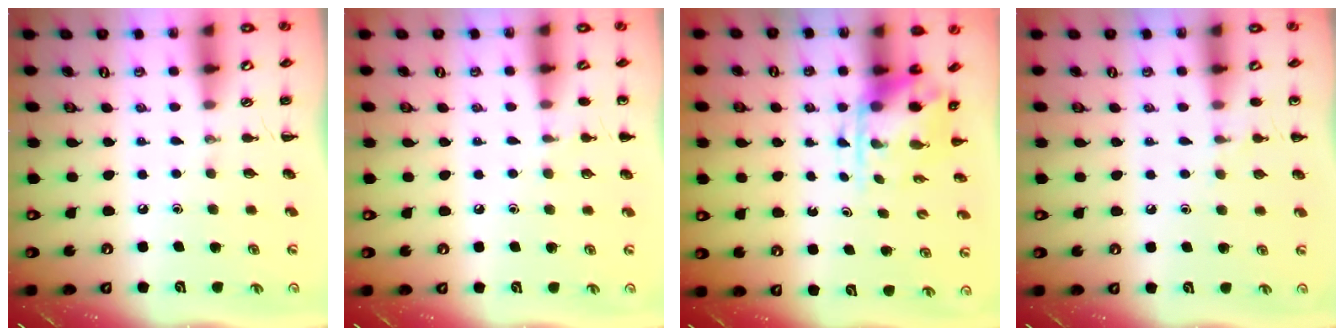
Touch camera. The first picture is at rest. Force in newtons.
{"total": 5.5, "press": 5.2, "slide": 1.8}
{"total": 3.9, "press": 3.8, "slide": 0.7}
{"total": 5.7, "press": 5.5, "slide": 1.6}